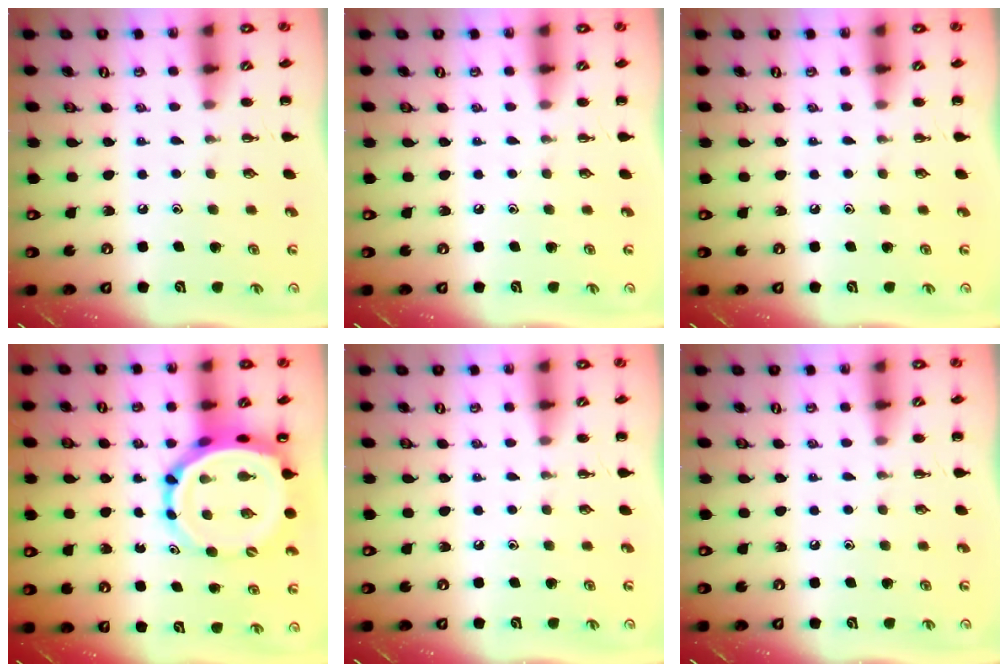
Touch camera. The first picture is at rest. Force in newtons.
{"total": 0.0}
{"total": 0.0}
{"total": 9.1, "press": 8.9, "slide": 1.9}
{"total": 0.0}
{"total": 0.0}